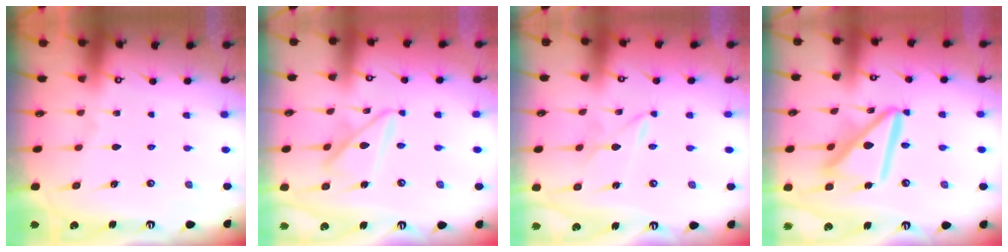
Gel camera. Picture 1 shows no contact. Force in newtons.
{"total": 11.3, "press": 11.2, "slide": 1.0}
{"total": 2.1, "press": 2.1, "slide": 0.4}
{"total": 17.6, "press": 17.4, "slide": 2.0}